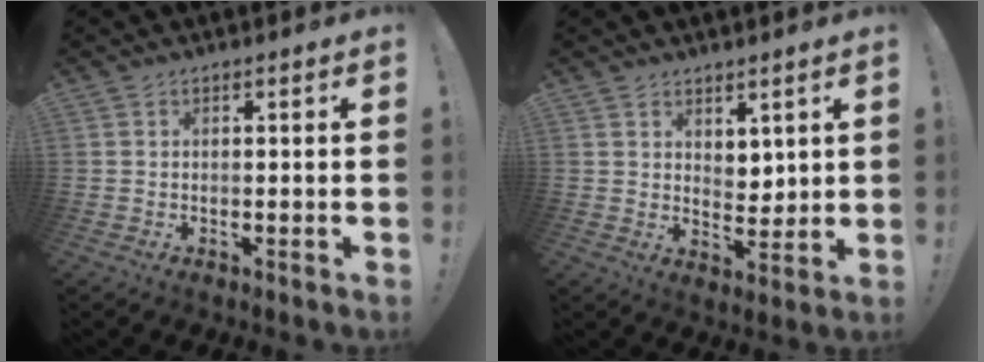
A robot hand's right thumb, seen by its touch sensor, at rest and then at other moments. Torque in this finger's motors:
{"motor_torque": [0.08, 0.02, 0.32, 0.14, 0.04]}